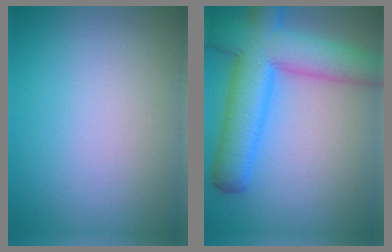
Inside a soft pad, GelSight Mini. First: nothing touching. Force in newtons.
{"total": 11.2, "press": 11.2, "slide": 0.4}